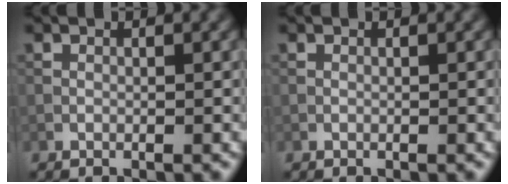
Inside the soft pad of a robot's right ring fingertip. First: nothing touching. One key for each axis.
{"total": 0.0}